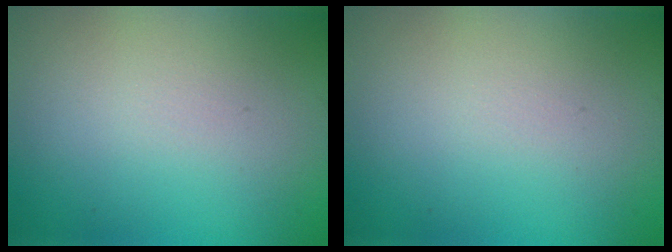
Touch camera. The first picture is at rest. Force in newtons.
{"total": 0.0}